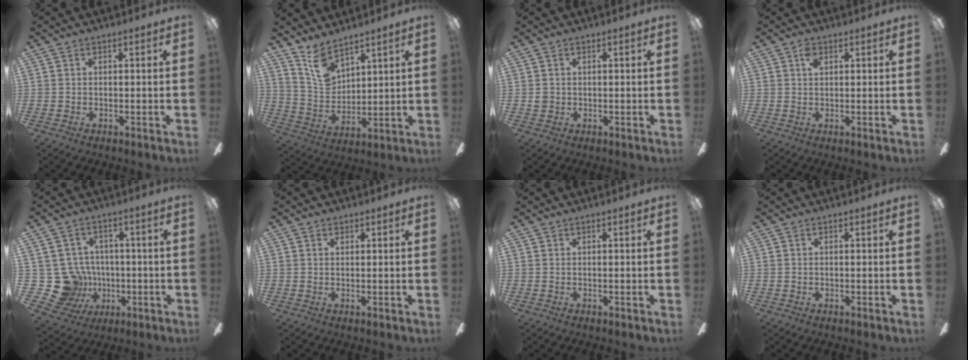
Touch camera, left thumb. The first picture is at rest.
{"total": 9.6, "force": [7.6, 4.6, 3.7], "torque": [-0.084, -0.037, 0.147]}
{"total": 1.8, "force": [0.0, 1.6, 0.7], "torque": [-0.014, 0.005, 0.000]}
{"total": 2.5, "force": [1.1, 1.5, 1.7], "torque": [-0.030, 0.000, 0.018]}
{"total": 12.9, "force": [-2.0, 12.0, 4.2], "torque": [-0.126, 0.008, -0.024]}
{"total": 1.0, "force": [0.6, 0.7, 0.5], "torque": [-0.010, 0.002, 0.011]}
{"total": 0.0}
{"total": 0.0}